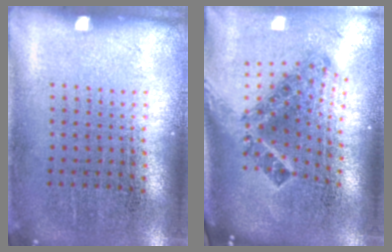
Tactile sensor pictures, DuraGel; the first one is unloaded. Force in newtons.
{"total": 2.0, "press": 1.3, "slide": 1.6}